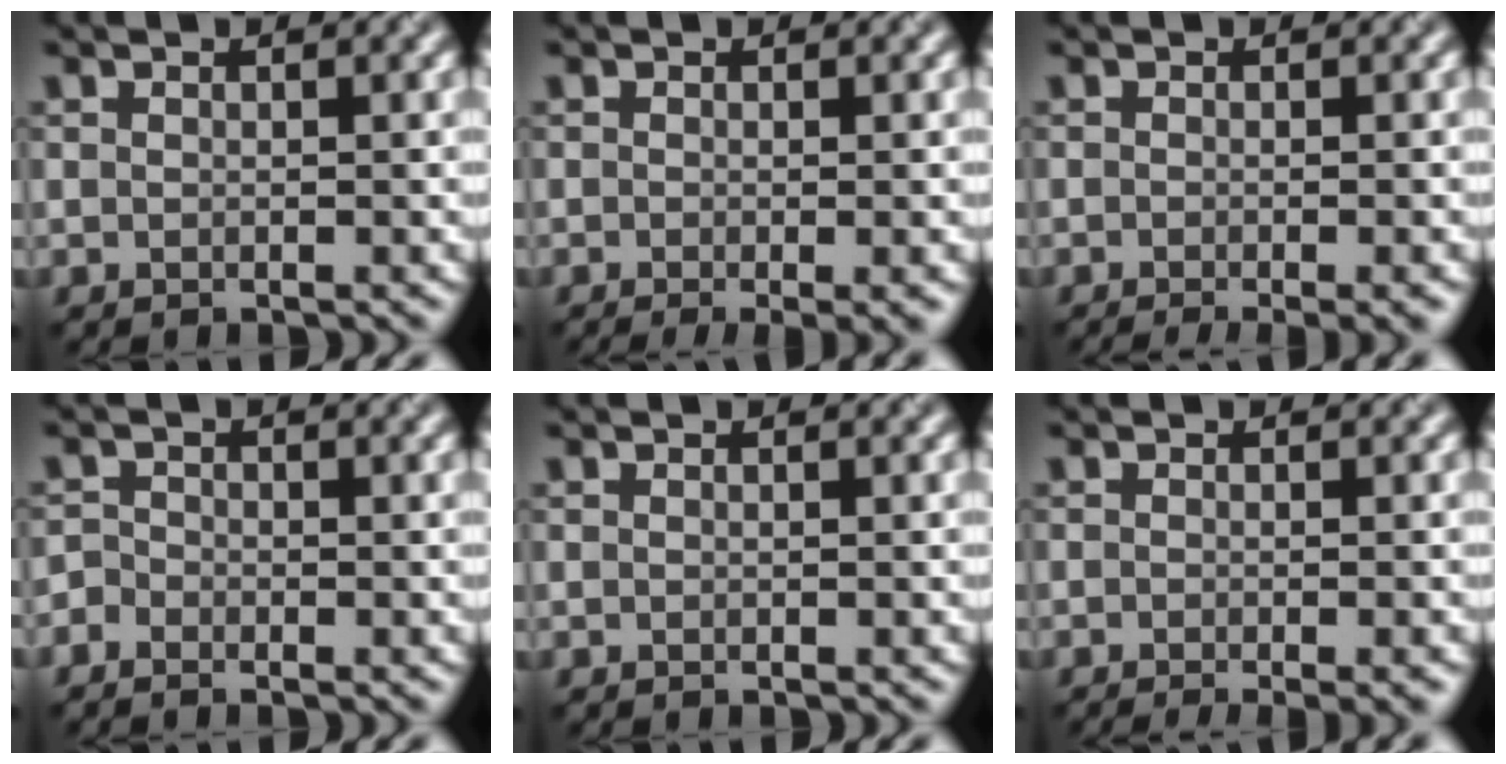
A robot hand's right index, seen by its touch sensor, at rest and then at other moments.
{"total": 2.4, "force": [-1.0, 0.3, 2.1], "torque": [-0.038, -0.014, -0.015]}
{"total": 2.9, "force": [-1.7, 0.5, 2.3], "torque": [-0.033, -0.013, -0.023]}
{"total": 1.4, "force": [-1.2, 0.8, 0.1], "torque": [0.003, 0.003, -0.025]}
{"total": 0.0}
{"total": 2.6, "force": [-1.5, 0.4, 2.0], "torque": [-0.030, -0.013, -0.021]}